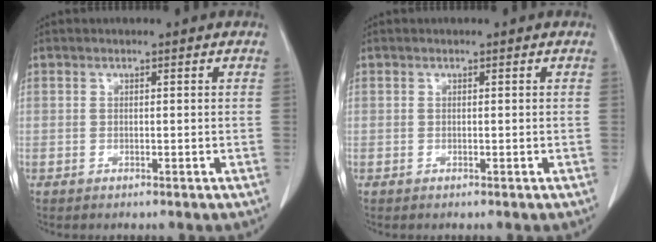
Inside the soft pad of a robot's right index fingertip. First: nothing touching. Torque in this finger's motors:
{"motor_torque": [0.00, 0.00, 0.03, 0.00]}